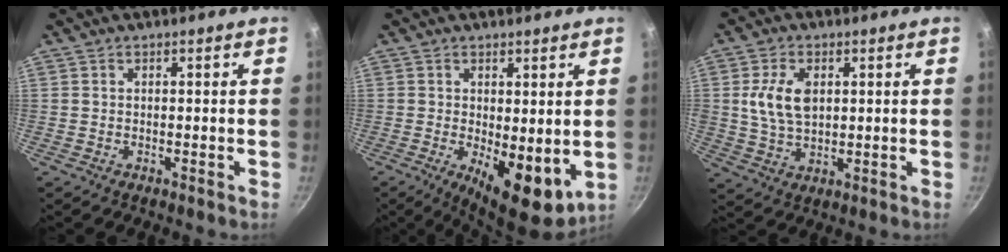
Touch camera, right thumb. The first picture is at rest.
{"total": 9.8, "force": [-0.9, 4.3, 8.8], "torque": [-0.108, -0.016, 0.000]}
{"total": 8.7, "force": [1.8, 5.4, 6.7], "torque": [-0.121, -0.007, 0.035]}